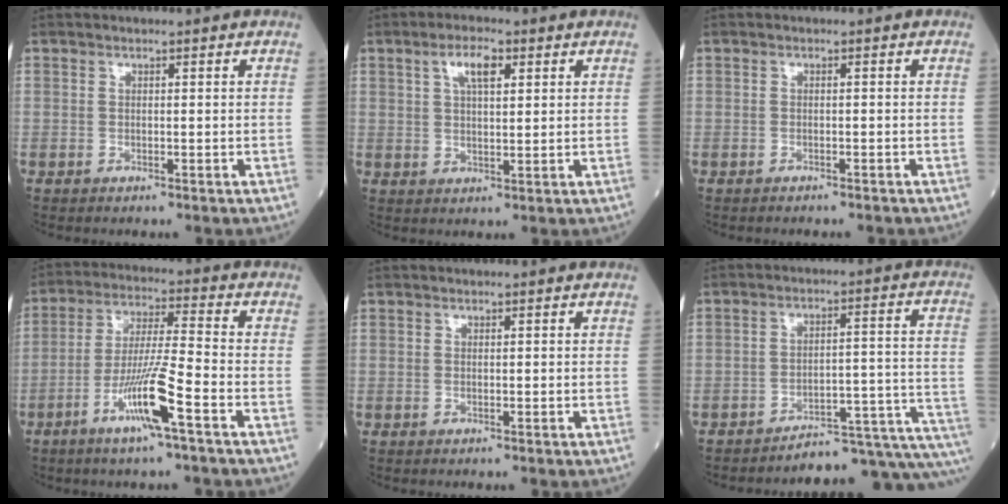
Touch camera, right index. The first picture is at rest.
{"total": 5.2, "force": [2.3, 1.8, 4.3], "torque": [-0.088, 0.008, 0.043]}
{"total": 3.4, "force": [-2.9, 1.0, 1.3], "torque": [-0.024, -0.006, -0.033]}
{"total": 10.7, "force": [-5.2, -0.2, 9.4], "torque": [-0.184, -0.010, -0.100]}
{"total": 0.0}
{"total": 13.0, "force": [-11.8, 1.7, 5.2], "torque": [-0.029, 0.060, -0.156]}